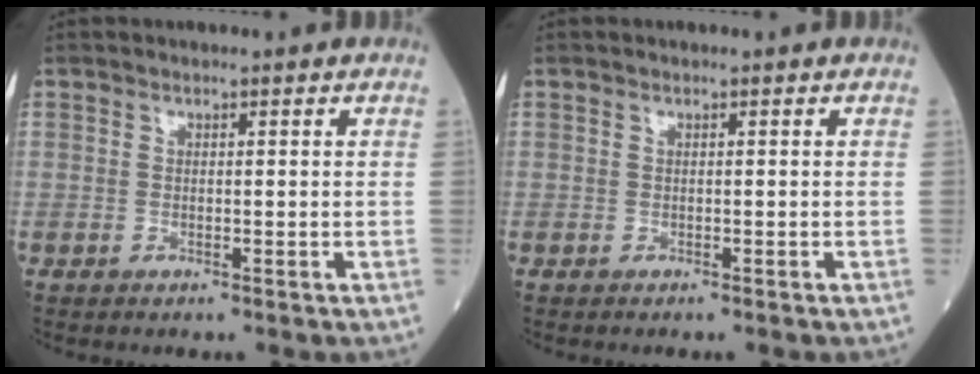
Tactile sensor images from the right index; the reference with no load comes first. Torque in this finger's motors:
{"motor_torque": [-0.09, -0.03, 0.07, 0.01]}